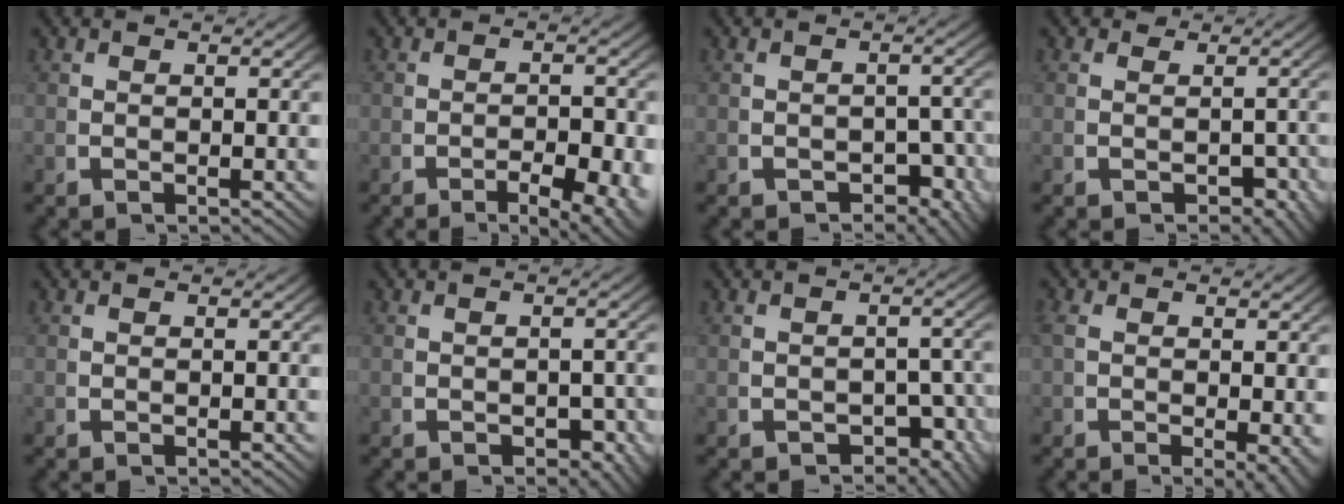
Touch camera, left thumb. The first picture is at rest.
{"total": 5.9, "force": [-2.7, 2.5, 4.5], "torque": [-0.069, -0.023, -0.035]}
{"total": 3.1, "force": [-1.8, 2.0, 1.7], "torque": [-0.020, -0.016, -0.025]}
{"total": 2.1, "force": [-0.4, 1.8, 0.9], "torque": [-0.006, -0.012, -0.006]}
{"total": 0.0}
{"total": 1.8, "force": [-0.8, 1.3, 1.1], "torque": [-0.015, -0.012, -0.012]}
{"total": 3.8, "force": [-2.1, 2.3, 2.2], "torque": [-0.027, -0.022, -0.027]}
{"total": 2.9, "force": [-0.4, 1.2, 2.6], "torque": [-0.042, -0.018, 0.005]}